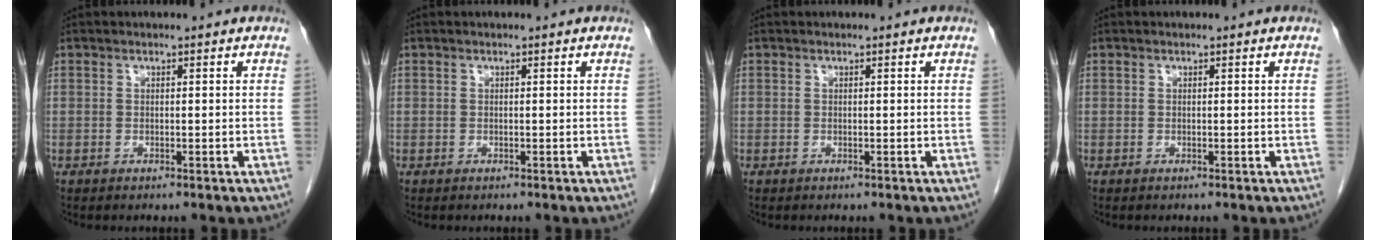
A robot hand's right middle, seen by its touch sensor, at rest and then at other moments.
{"total": 0.0}
{"total": 0.0}
{"total": 0.0}